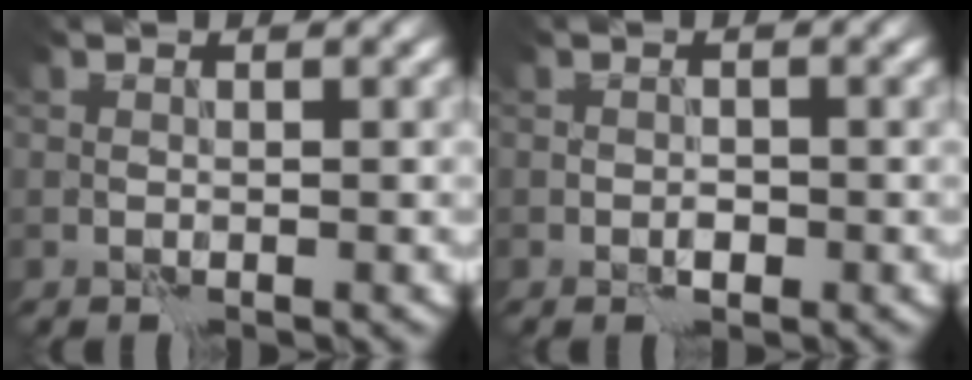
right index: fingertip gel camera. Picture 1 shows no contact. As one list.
[{"total": 0.9, "force": [-0.4, 0.5, 0.6], "torque": [-0.009, 0.001, -0.009]}]